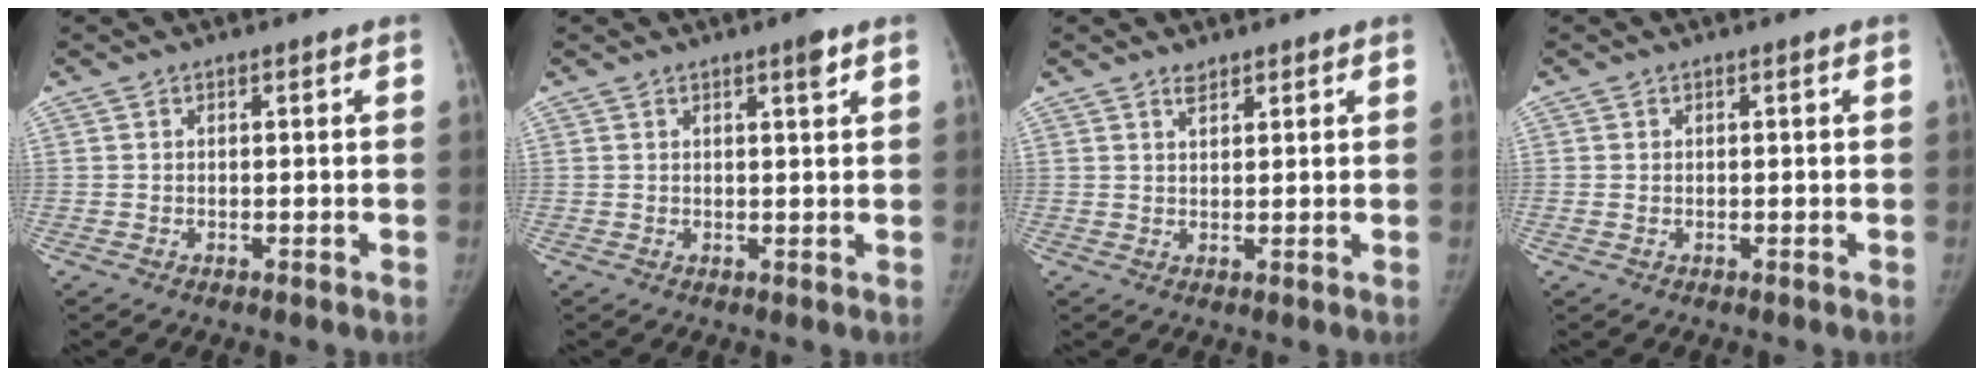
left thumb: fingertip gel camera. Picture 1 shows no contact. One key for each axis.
{"total": 2.0, "fx": 1.2, "fy": 0.1, "fz": 1.6, "tx": -0.025, "ty": -0.007, "tz": 0.019}
{"total": 1.7, "fx": 1.5, "fy": 0.7, "fz": 0.6, "tx": 0.000, "ty": -0.010, "tz": 0.023}
{"total": 0.6, "fx": -0.1, "fy": 0.5, "fz": 0.3, "tx": -0.008, "ty": 0.007, "tz": 0.001}